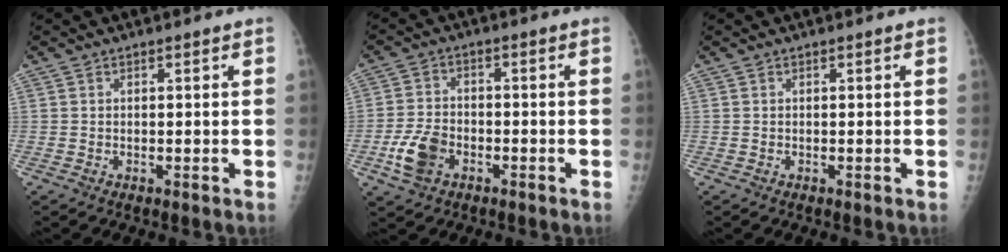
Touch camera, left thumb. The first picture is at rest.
{"total": 7.0, "force": [-3.1, 4.7, 4.2], "torque": [-0.082, 0.013, -0.059]}
{"total": 0.0}